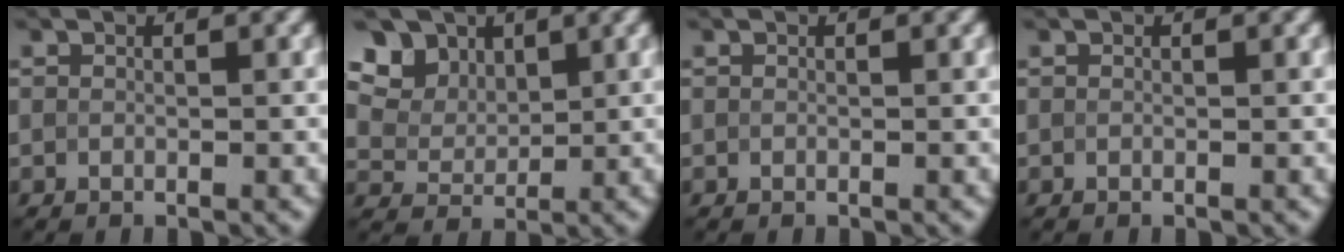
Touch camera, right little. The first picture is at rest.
{"total": 9.6, "force": [5.6, 6.5, 4.3], "torque": [-0.107, 0.015, 0.090]}
{"total": 0.0}
{"total": 0.0}